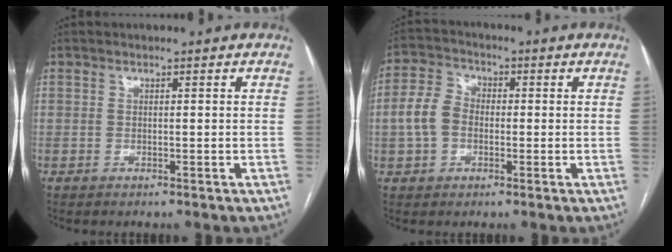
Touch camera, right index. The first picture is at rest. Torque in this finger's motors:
{"motor_torque": [0.30, -0.10, 0.55, 0.12]}